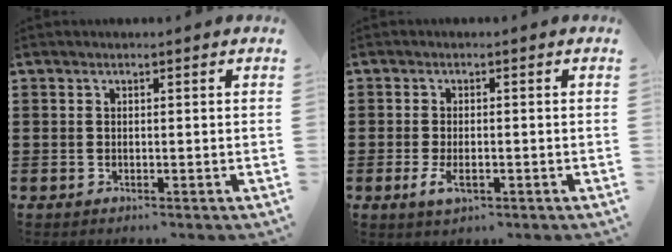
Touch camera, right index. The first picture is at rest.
{"total": 2.6, "force": [-0.8, 1.2, 2.2], "torque": [-0.047, -0.002, -0.015]}